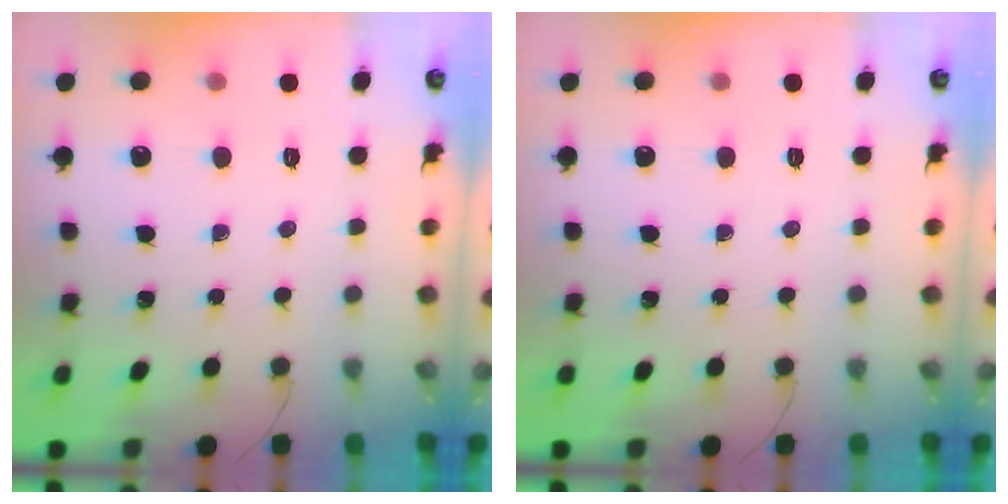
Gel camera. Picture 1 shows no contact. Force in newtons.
{"total": 0.0}